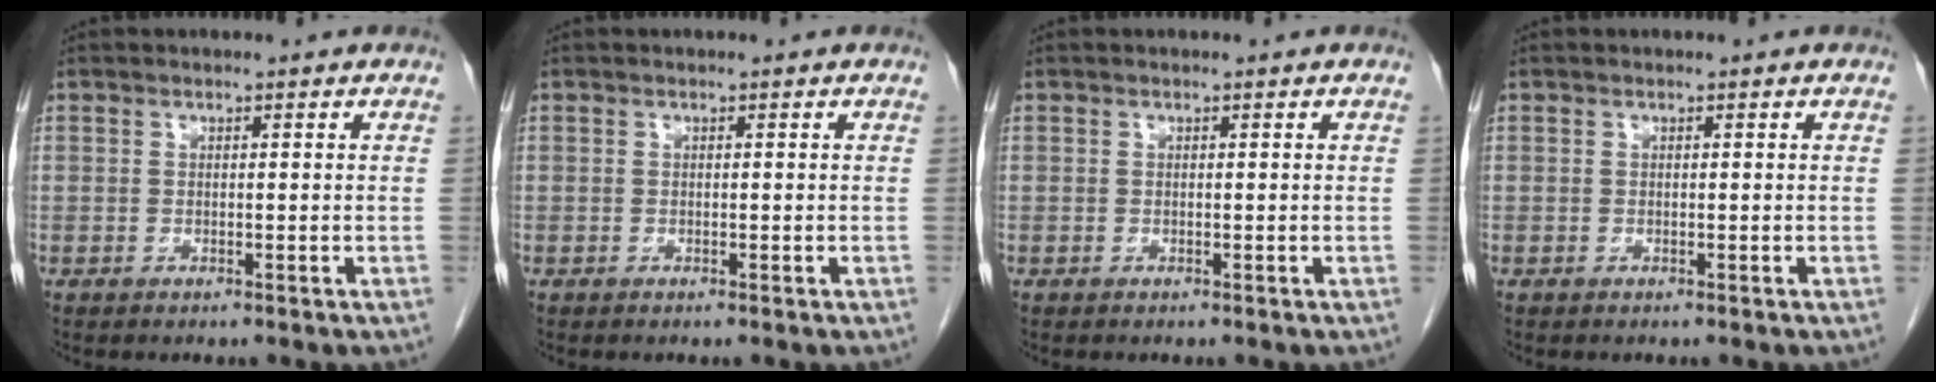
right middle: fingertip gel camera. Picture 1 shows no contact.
{"total": 0.0}
{"total": 0.0}
{"total": 0.0}